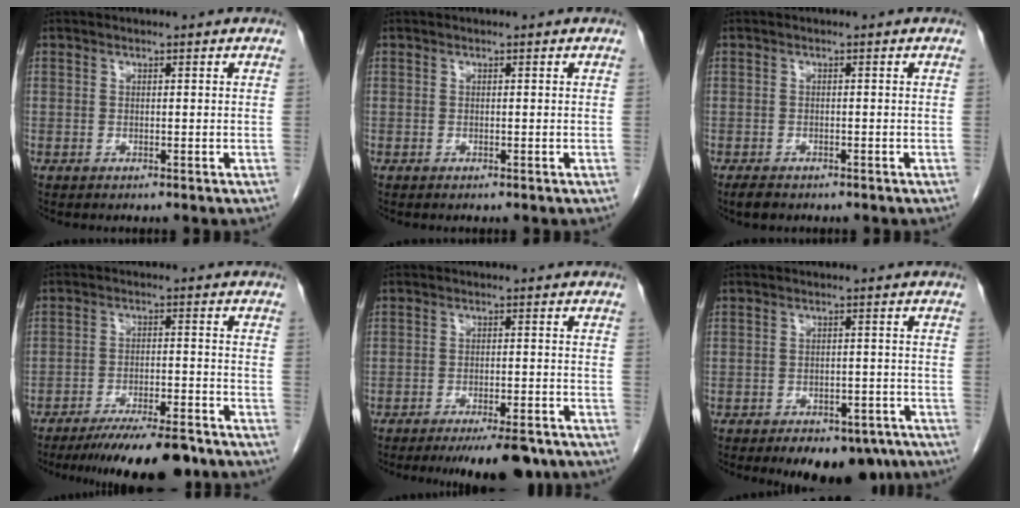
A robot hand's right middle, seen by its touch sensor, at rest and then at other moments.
{"total": 0.0}
{"total": 2.2, "force": [-1.7, 0.9, 1.0], "torque": [-0.024, -0.004, -0.022]}
{"total": 12.7, "force": [-10.6, 1.9, 6.8], "torque": [-0.096, -0.009, -0.163]}
{"total": 9.7, "force": [-8.0, 2.0, 5.0], "torque": [-0.060, -0.012, -0.112]}
{"total": 10.9, "force": [-8.0, 5.4, 5.2], "torque": [-0.062, 0.006, -0.104]}